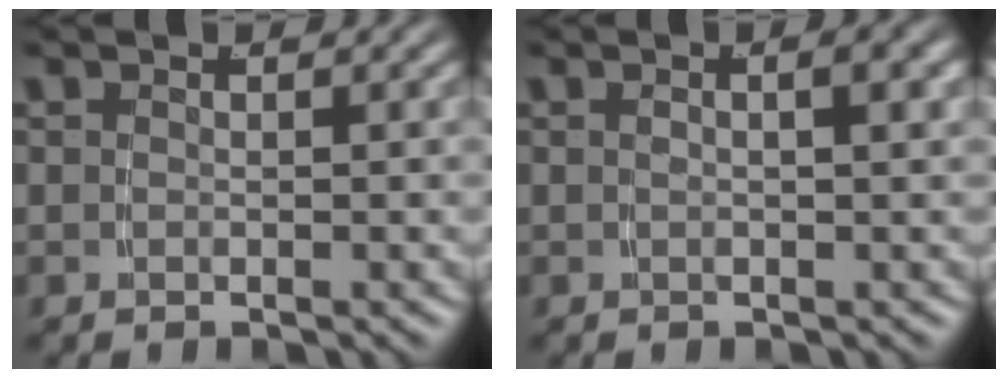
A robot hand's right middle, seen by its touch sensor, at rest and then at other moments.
{"total": 1.5, "force": [0.1, -0.6, 1.4], "torque": [-0.017, 0.003, 0.007]}